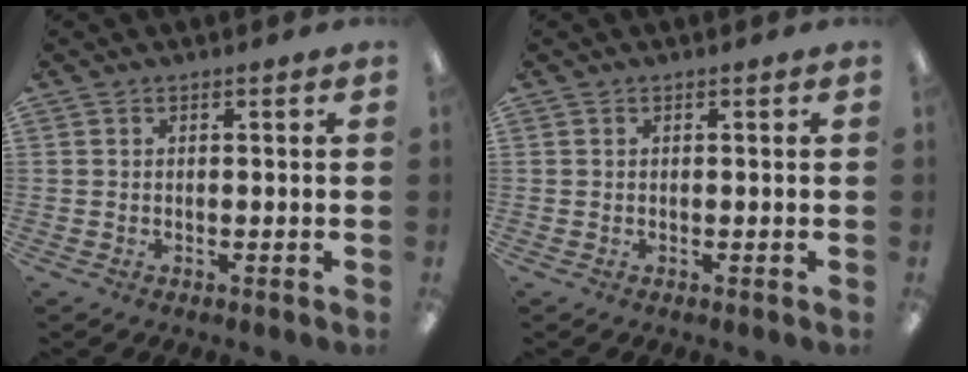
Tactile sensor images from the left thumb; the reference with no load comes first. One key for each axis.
{"total": 0.0}